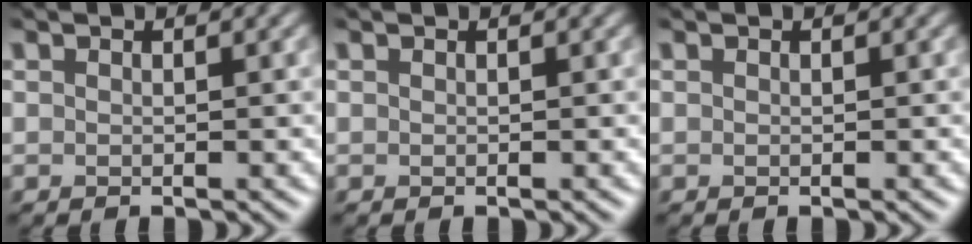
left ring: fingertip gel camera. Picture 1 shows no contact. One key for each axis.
{"total": 0.0}
{"total": 0.0}